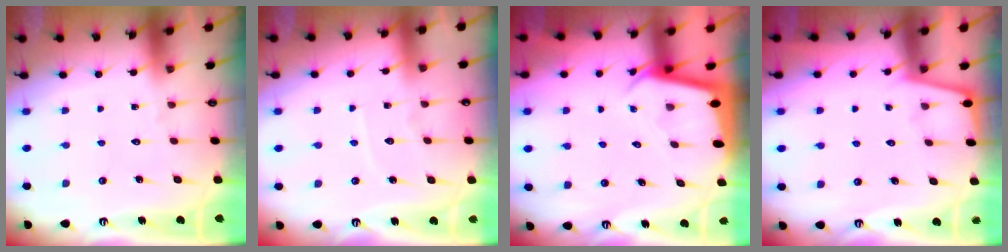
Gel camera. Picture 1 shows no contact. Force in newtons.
{"total": 4.5, "press": 4.4, "slide": 0.7}
{"total": 2.2, "press": 2.2, "slide": 0.1}
{"total": 1.7, "press": 1.7, "slide": 0.1}